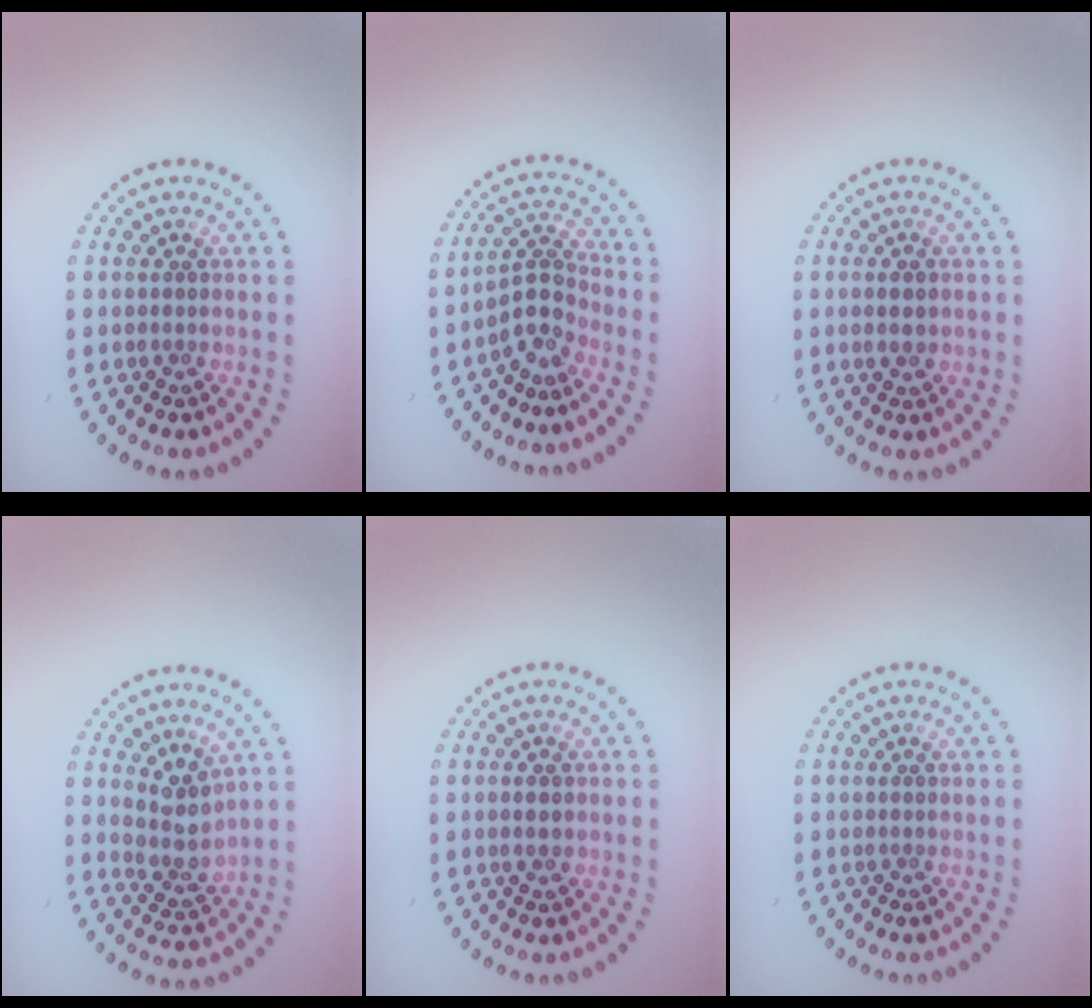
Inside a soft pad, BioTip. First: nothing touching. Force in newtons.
{"total": 2.8, "press": 2.1, "slide": 1.9}
{"total": 2.2, "press": 2.2, "slide": 0.1}
{"total": 3.1, "press": 2.4, "slide": 1.9}
{"total": 1.6, "press": 1.6, "slide": 0.2}
{"total": 0.0}